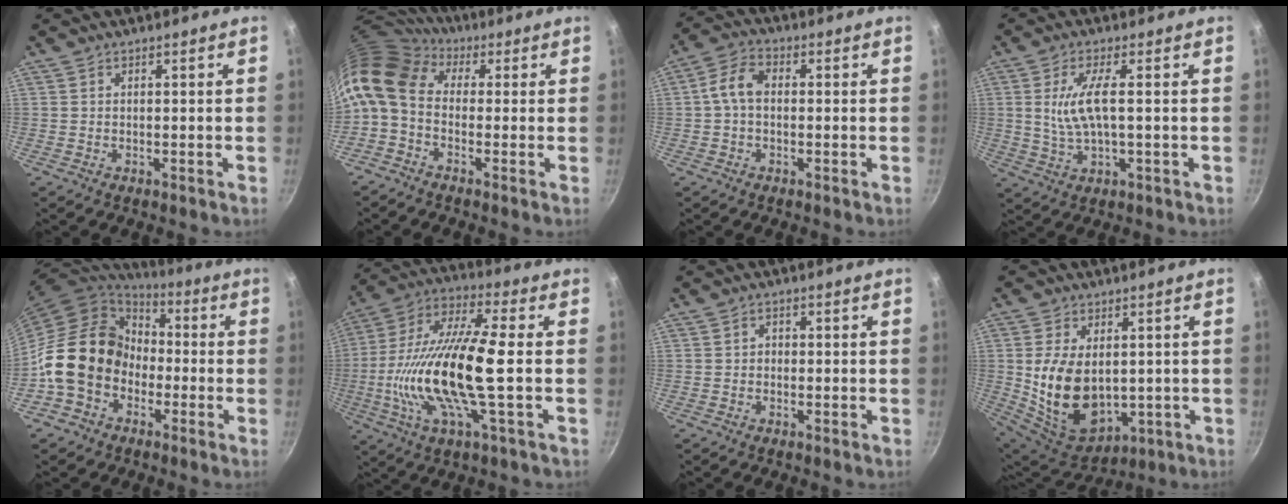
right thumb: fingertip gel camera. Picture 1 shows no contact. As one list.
[{"total": 14.1, "force": [0.7, 10.0, 9.9], "torque": [-0.209, 0.030, -0.008]}, {"total": 5.8, "force": [0.0, 3.7, 4.5], "torque": [-0.088, 0.025, -0.011]}, {"total": 7.4, "force": [0.6, 2.0, 7.1], "torque": [-0.153, -0.003, 0.016]}, {"total": 16.4, "force": [-3.8, 13.3, 8.8], "torque": [-0.114, 0.051, -0.079]}, {"total": 19.7, "force": [-2.4, 4.5, 19.0], "torque": [-0.374, 0.022, -0.057]}, {"total": 1.3, "force": [-0.2, 1.1, 0.5], "torque": [-0.006, 0.004, -0.006]}, {"total": 15.0, "force": [0.8, 9.9, 11.2], "torque": [-0.185, -0.027, 0.043]}]